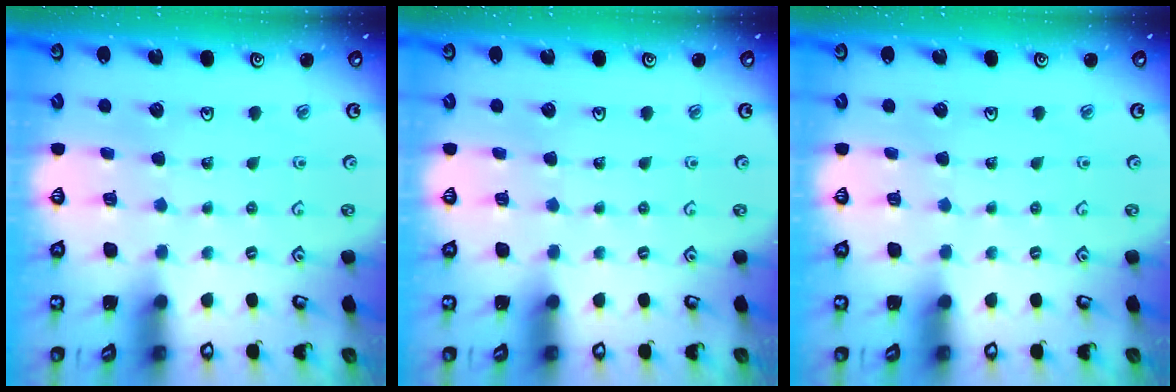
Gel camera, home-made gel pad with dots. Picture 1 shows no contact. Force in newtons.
{"total": 0.0}
{"total": 0.0}